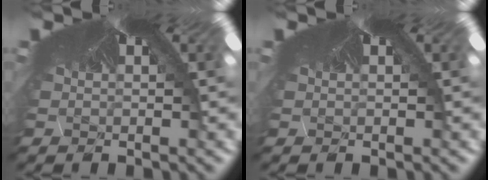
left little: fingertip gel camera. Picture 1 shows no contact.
{"total": 0.0}